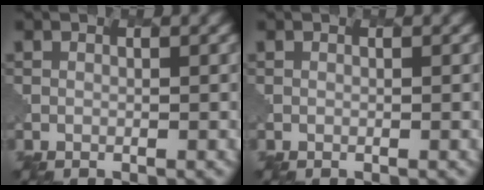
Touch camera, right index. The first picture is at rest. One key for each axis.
{"total": 0.0}